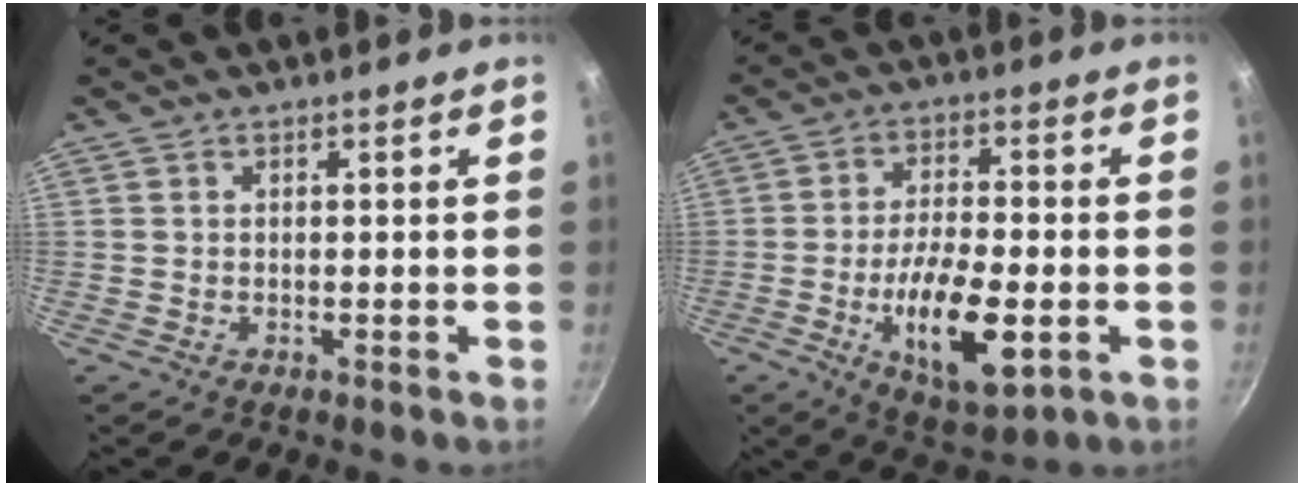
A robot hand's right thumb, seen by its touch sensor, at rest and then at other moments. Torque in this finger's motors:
{"motor_torque": [-0.53, 0.71, 0.04, -0.11, 0.20]}